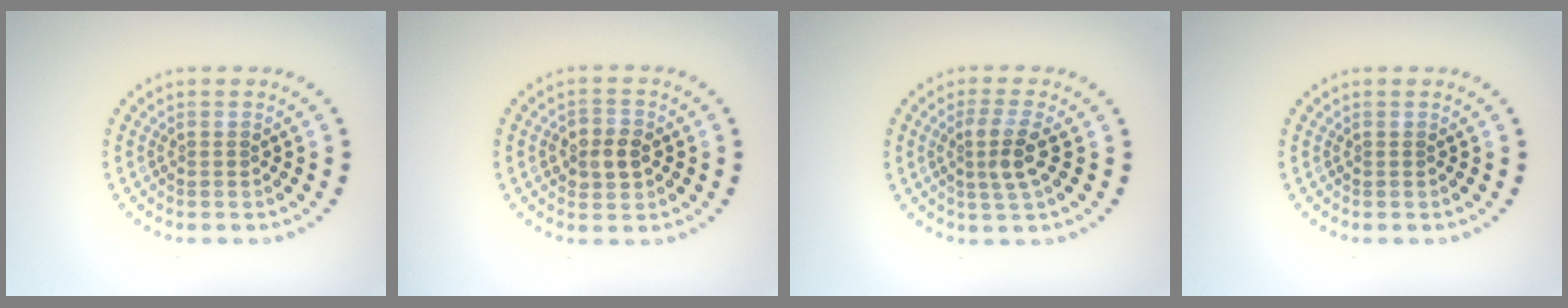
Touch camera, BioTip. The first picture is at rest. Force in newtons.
{"total": 2.8, "press": 2.8, "slide": 0.3}
{"total": 2.7, "press": 2.4, "slide": 1.3}
{"total": 0.0}